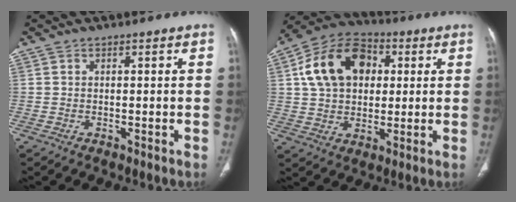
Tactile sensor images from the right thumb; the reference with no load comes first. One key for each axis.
{"total": 16.1, "fx": 3.8, "fy": 11.5, "fz": 10.6, "tx": -0.163, "ty": 0.014, "tz": 0.059}